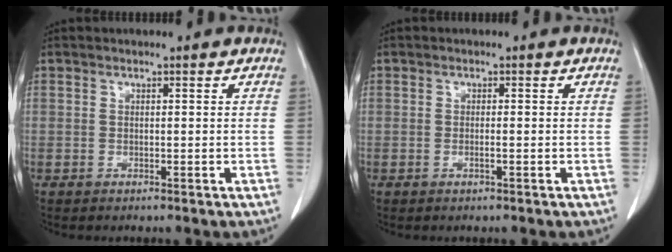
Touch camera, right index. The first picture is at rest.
{"total": 1.2, "force": [-0.4, 0.3, 1.1], "torque": [-0.023, 0.000, -0.006]}